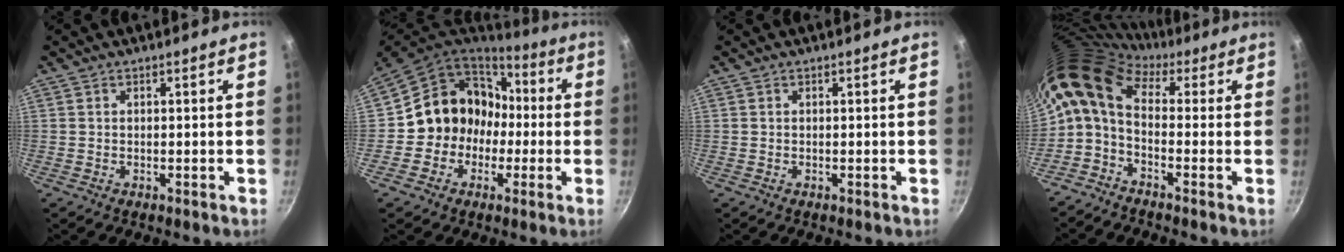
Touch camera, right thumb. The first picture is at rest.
{"total": 14.1, "force": [-0.7, 12.7, 6.1], "torque": [-0.058, 0.057, -0.019]}
{"total": 0.0}
{"total": 11.7, "force": [1.7, 7.3, 9.0], "torque": [-0.180, 0.028, 0.010]}